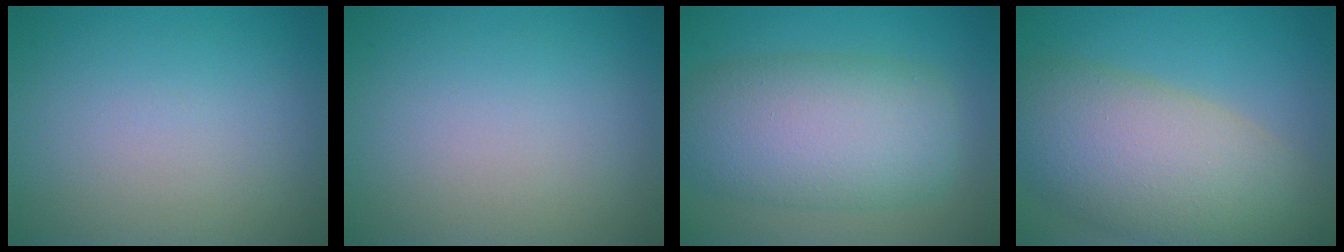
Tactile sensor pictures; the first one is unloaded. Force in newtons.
{"total": 0.0}
{"total": 9.3, "press": 9.3, "slide": 0.2}
{"total": 11.0, "press": 10.9, "slide": 0.9}